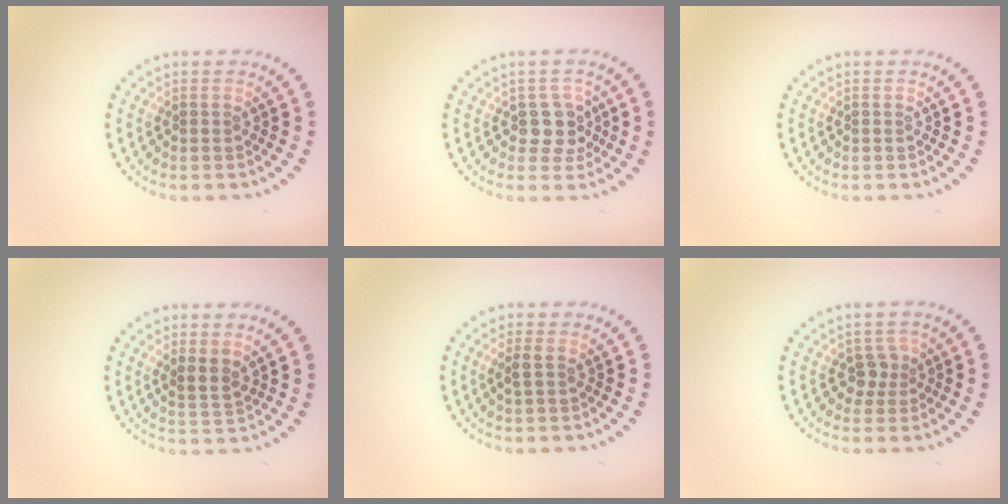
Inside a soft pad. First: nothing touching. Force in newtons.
{"total": 2.4, "press": 2.0, "slide": 1.3}
{"total": 0.0}
{"total": 1.9, "press": 1.4, "slide": 1.3}
{"total": 0.9, "press": 0.9, "slide": 0.3}
{"total": 1.8, "press": 1.4, "slide": 1.2}